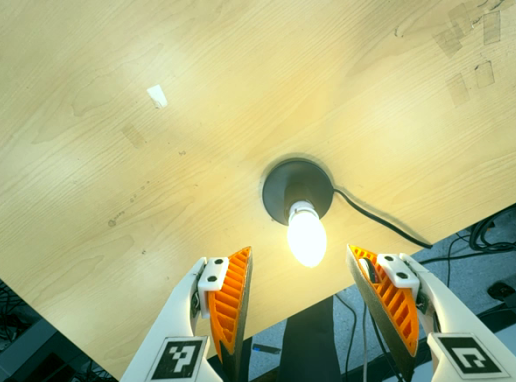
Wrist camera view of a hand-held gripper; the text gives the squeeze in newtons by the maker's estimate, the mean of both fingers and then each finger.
{"total": 0.0}